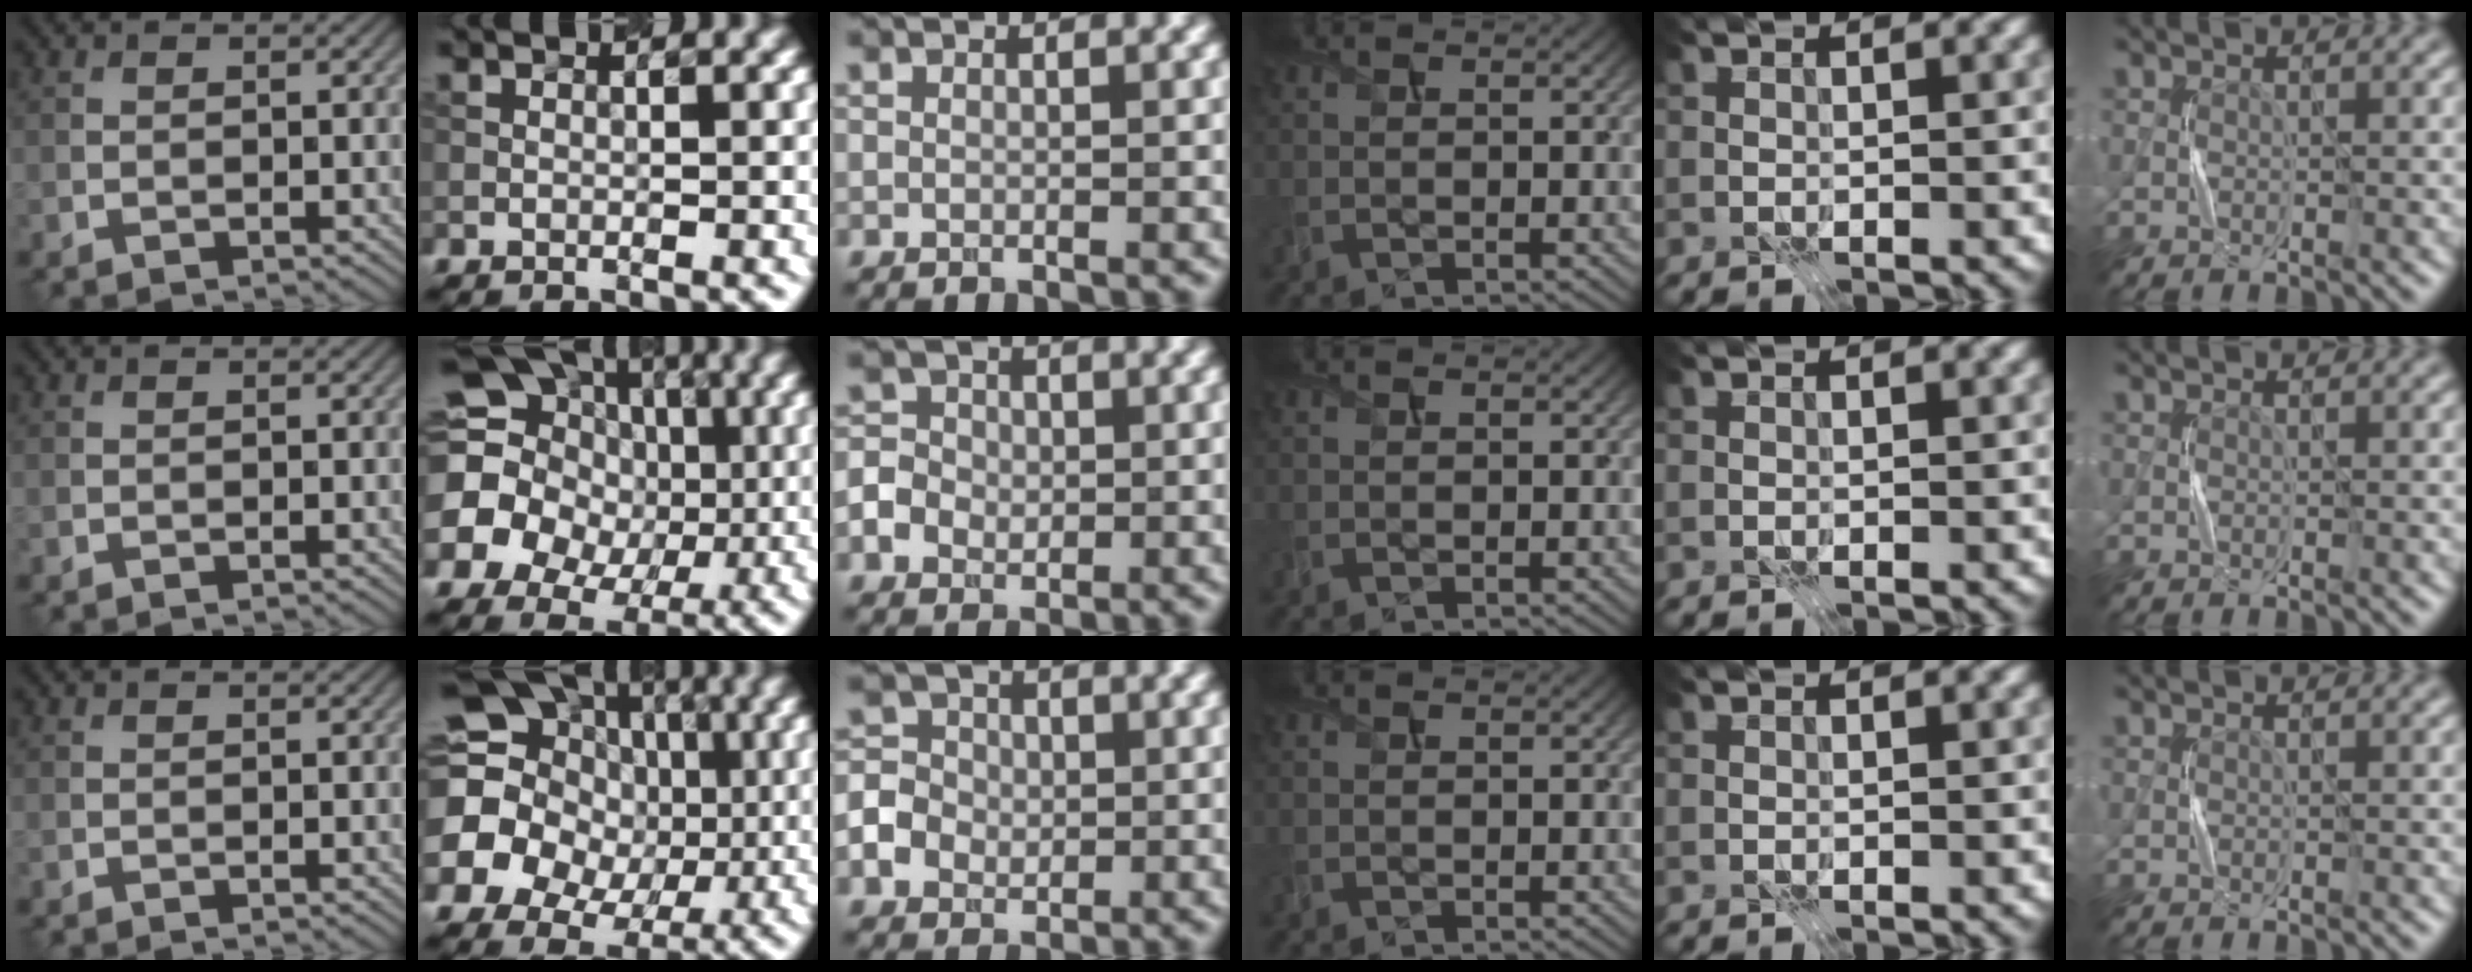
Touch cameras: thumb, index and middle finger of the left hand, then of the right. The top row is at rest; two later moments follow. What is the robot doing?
{"motion": "press", "object": "gel pad"}